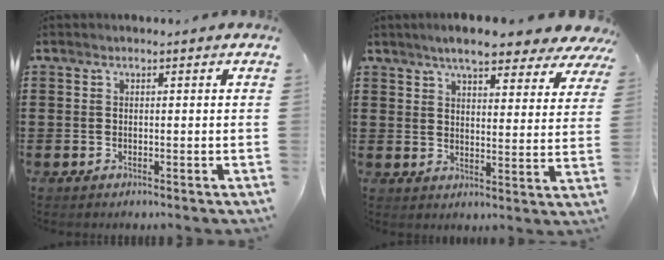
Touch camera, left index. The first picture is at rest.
{"total": 6.9, "force": [6.1, 1.0, 3.2], "torque": [-0.068, -0.023, 0.103]}